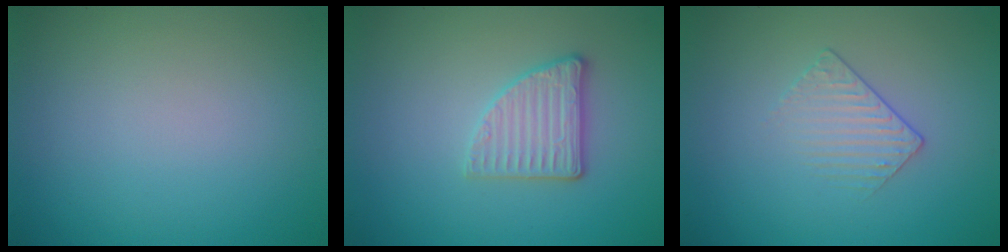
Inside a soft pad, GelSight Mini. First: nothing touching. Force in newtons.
{"total": 2.8, "press": 2.7, "slide": 0.8}
{"total": 1.4, "press": 0.9, "slide": 1.1}